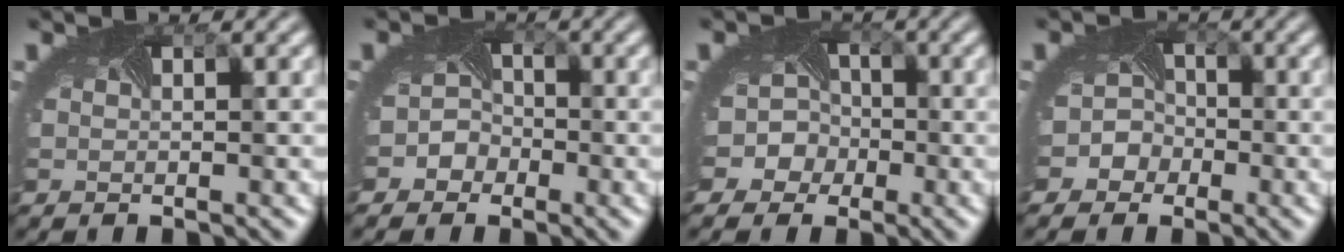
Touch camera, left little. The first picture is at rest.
{"total": 2.8, "force": [-1.5, 2.2, 0.5], "torque": [0.010, 0.000, -0.030]}
{"total": 6.3, "force": [-2.0, 5.6, 1.8], "torque": [-0.017, 0.006, -0.063]}
{"total": 3.6, "force": [-1.8, 3.1, 0.6], "torque": [0.014, 0.004, -0.033]}